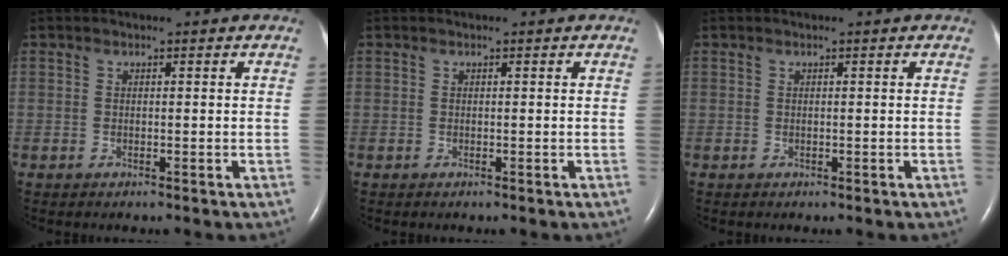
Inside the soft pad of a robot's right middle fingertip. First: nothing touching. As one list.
[{"total": 0.0}, {"total": 0.0}]